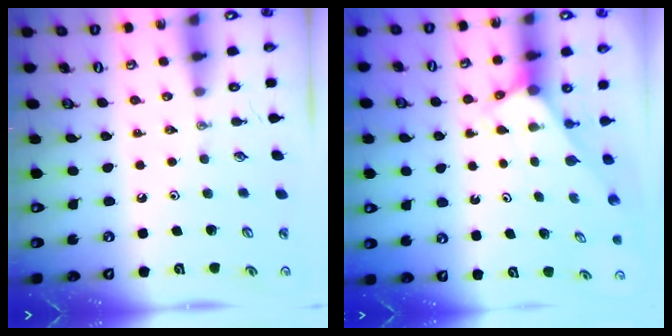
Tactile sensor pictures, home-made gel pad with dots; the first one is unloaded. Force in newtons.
{"total": 2.6, "press": 2.6, "slide": 0.2}